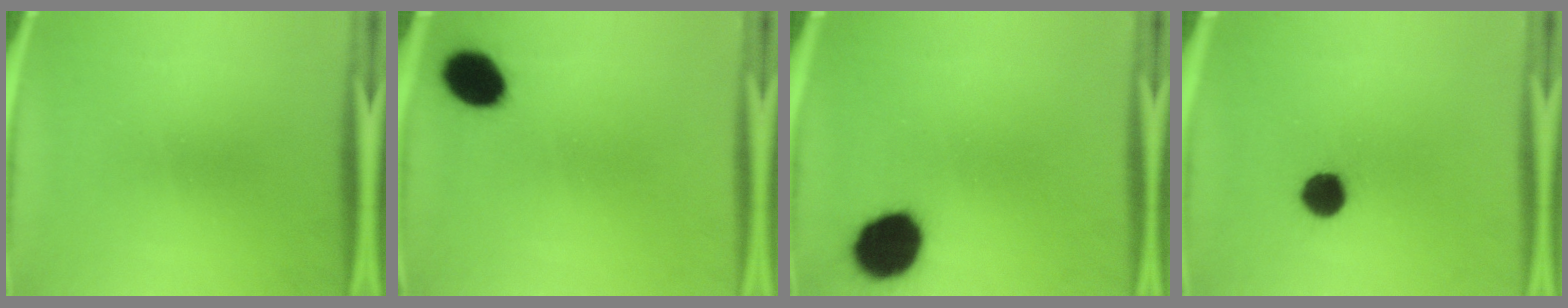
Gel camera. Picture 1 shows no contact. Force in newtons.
{"total": 8.3}
{"total": 13.4}
{"total": 6.5}